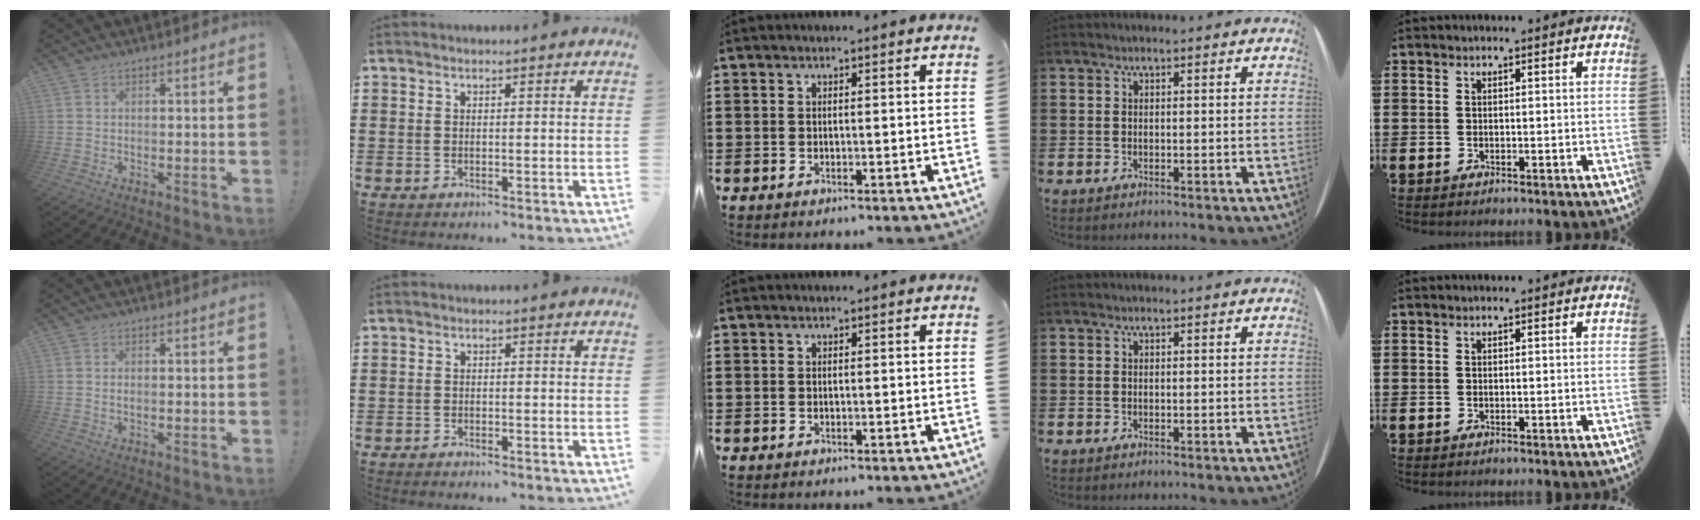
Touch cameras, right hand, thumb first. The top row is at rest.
{"thumb": {"total": 0.8, "force": [-0.1, 0.3, 0.7], "torque": [-0.019, 0.004, -0.001]}, "index": {"total": 0.7, "force": [-0.7, 0.0, 0.1], "torque": [-0.002, -0.001, -0.015]}}